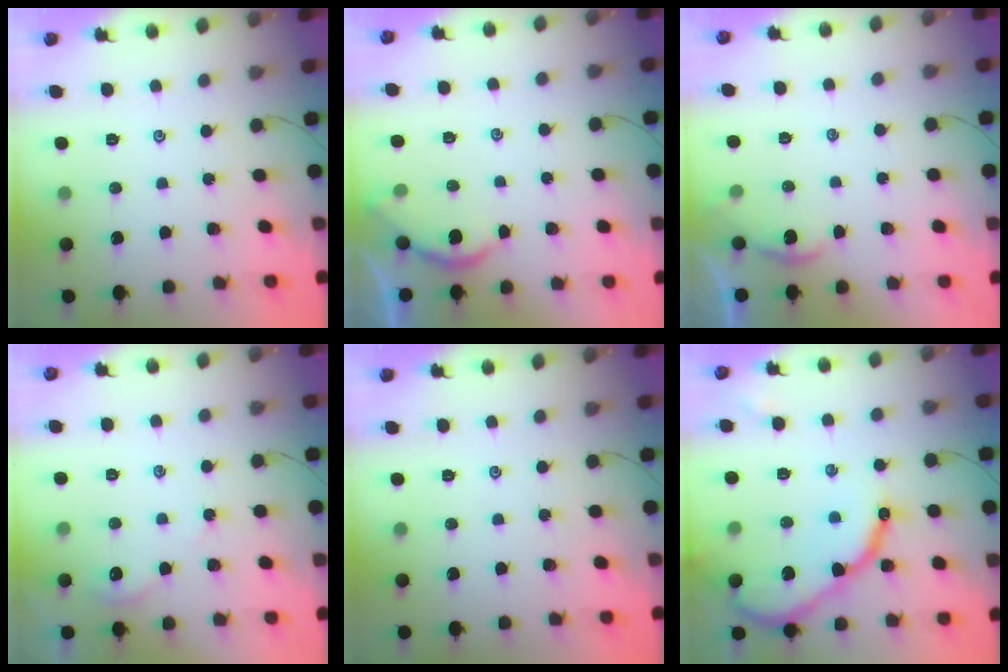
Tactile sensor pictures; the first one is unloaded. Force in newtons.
{"total": 2.4, "press": 2.3, "slide": 0.5}
{"total": 1.5, "press": 1.5, "slide": 0.2}
{"total": 2.8, "press": 2.7, "slide": 0.4}
{"total": 0.0}
{"total": 13.6, "press": 13.6, "slide": 1.3}